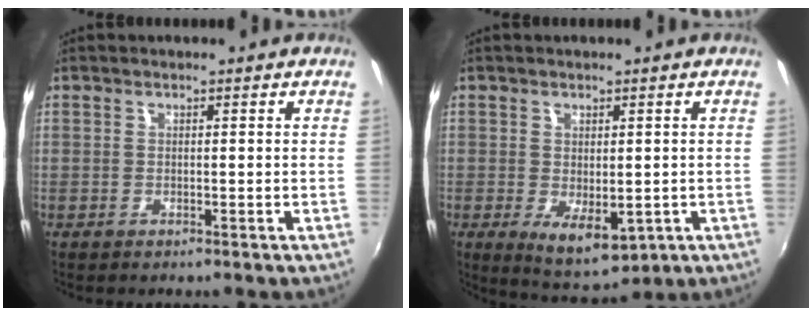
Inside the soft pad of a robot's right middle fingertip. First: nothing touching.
{"total": 7.3, "force": [-1.5, 3.9, 6.0], "torque": [-0.094, -0.020, -0.010]}